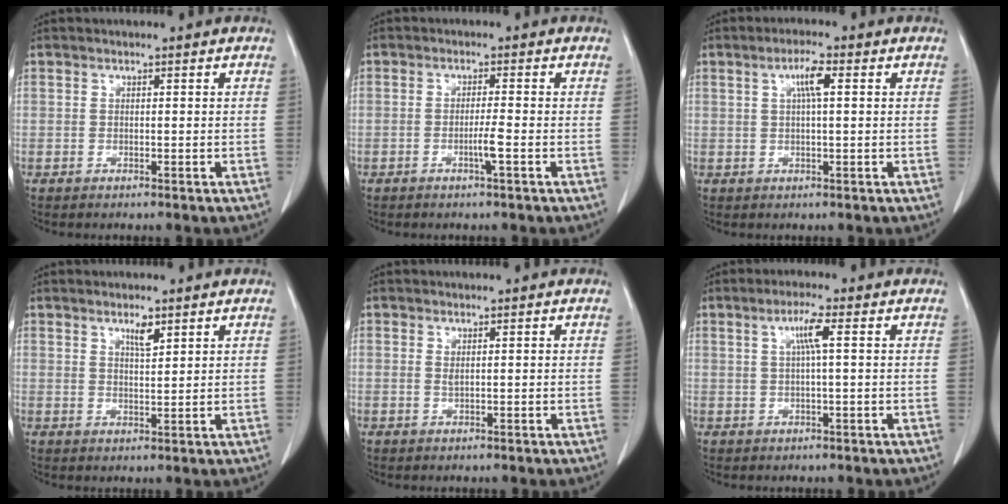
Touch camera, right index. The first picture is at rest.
{"total": 2.1, "force": [-0.8, -0.4, 2.0], "torque": [-0.037, -0.001, -0.013]}
{"total": 3.6, "force": [1.1, 0.4, 3.4], "torque": [-0.066, 0.007, 0.020]}
{"total": 2.6, "force": [1.7, 0.5, 1.8], "torque": [-0.035, -0.004, 0.031]}
{"total": 0.6, "force": [0.4, 0.1, 0.5], "torque": [-0.012, -0.001, 0.010]}
{"total": 3.5, "force": [0.9, -0.2, 3.4], "torque": [-0.068, 0.007, 0.018]}